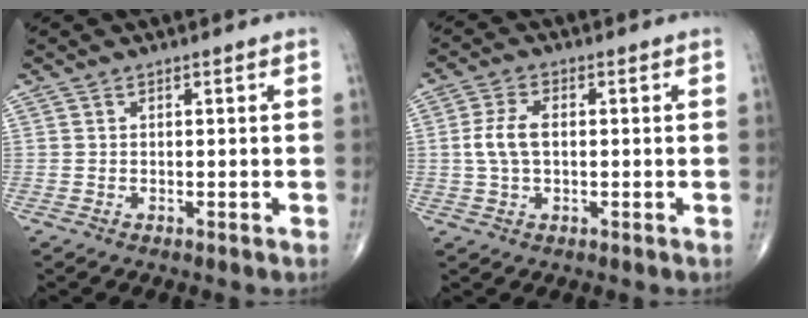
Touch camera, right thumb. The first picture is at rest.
{"total": 5.4, "force": [0.2, 2.9, 4.5], "torque": [-0.101, 0.009, 0.000]}